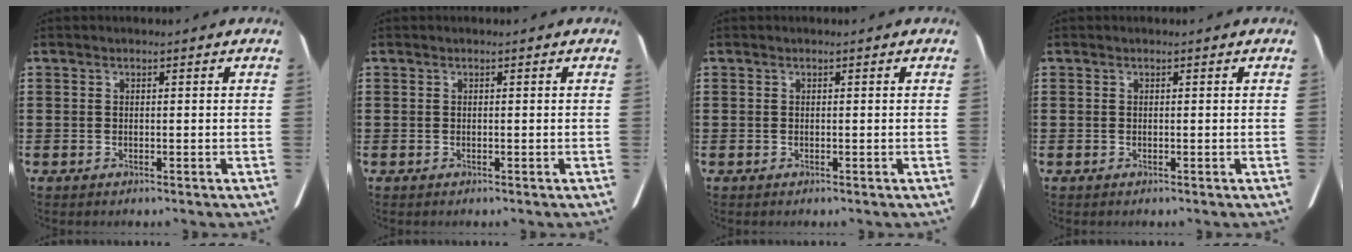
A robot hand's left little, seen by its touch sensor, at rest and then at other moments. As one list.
[{"total": 0.0}, {"total": 0.0}, {"total": 0.0}]